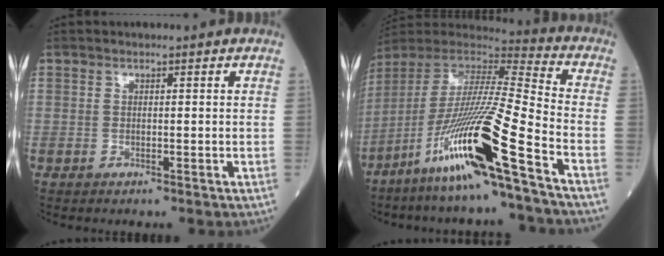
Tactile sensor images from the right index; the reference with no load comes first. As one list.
[{"total": 20.7, "force": [-11.0, -0.8, 17.5], "torque": [-0.368, -0.046, -0.219]}]